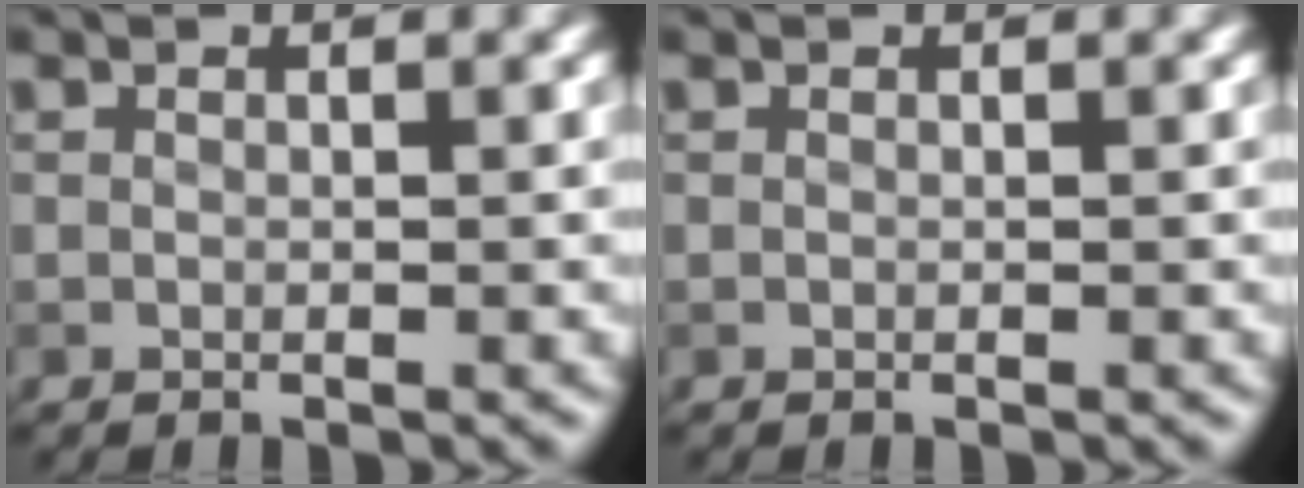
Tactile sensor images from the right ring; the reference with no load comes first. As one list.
[{"total": 0.0}]